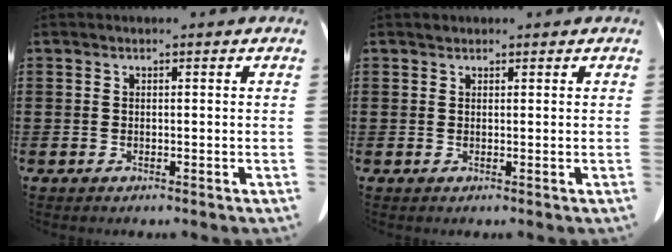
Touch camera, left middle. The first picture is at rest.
{"total": 0.5, "force": [0.4, 0.3, 0.0], "torque": [0.008, -0.001, 0.007]}